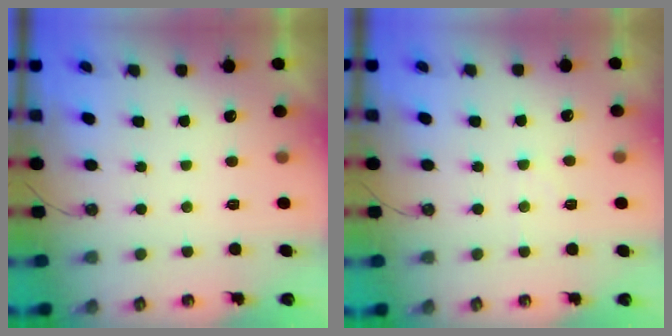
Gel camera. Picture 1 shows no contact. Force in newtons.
{"total": 2.7, "press": 2.7, "slide": 0.3}